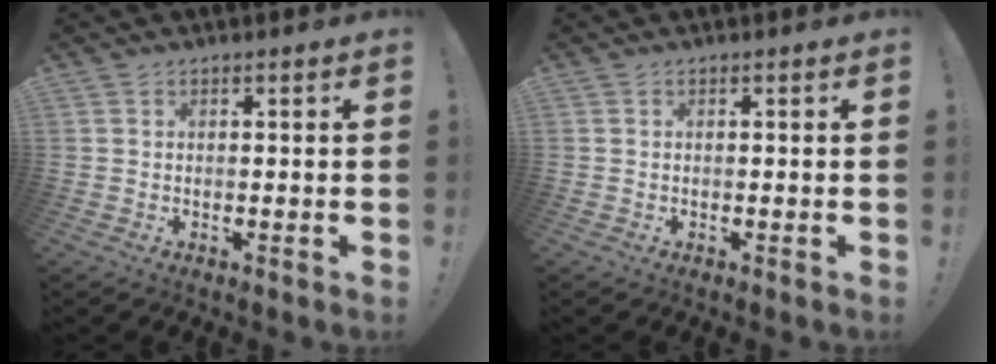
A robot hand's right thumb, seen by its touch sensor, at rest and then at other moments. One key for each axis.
{"total": 0.0}